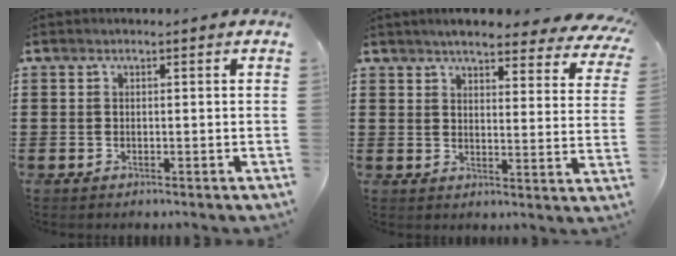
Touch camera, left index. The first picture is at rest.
{"total": 5.1, "force": [4.8, 0.5, 1.6], "torque": [-0.043, -0.021, 0.082]}